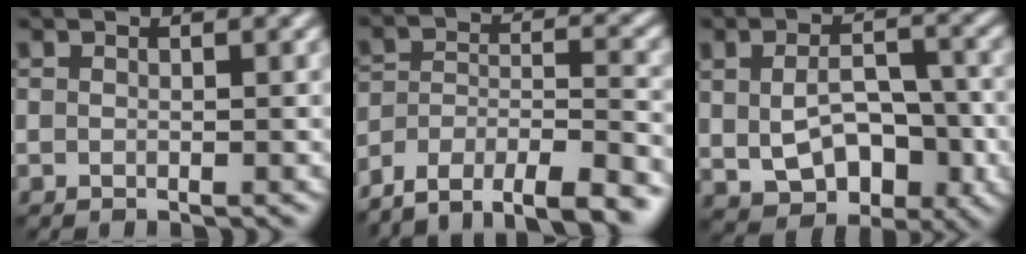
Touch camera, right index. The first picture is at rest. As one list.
[{"total": 10.5, "force": [-8.8, 3.9, 4.3], "torque": [-0.067, 0.000, -0.133]}, {"total": 6.6, "force": [-1.0, 4.3, 4.9], "torque": [-0.088, -0.017, 0.000]}]